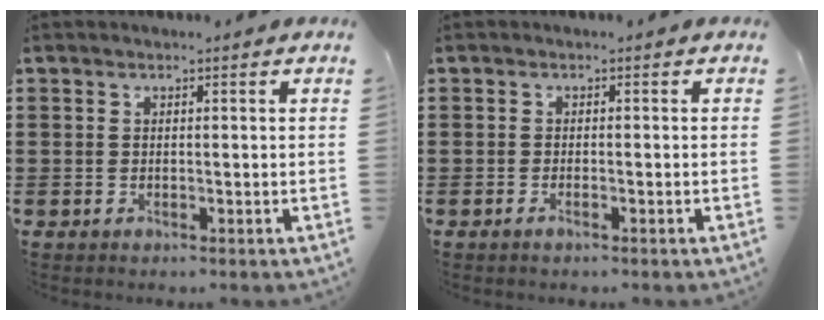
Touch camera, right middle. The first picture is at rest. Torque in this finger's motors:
{"motor_torque": [-0.20, 0.42, 0.01, -0.01]}